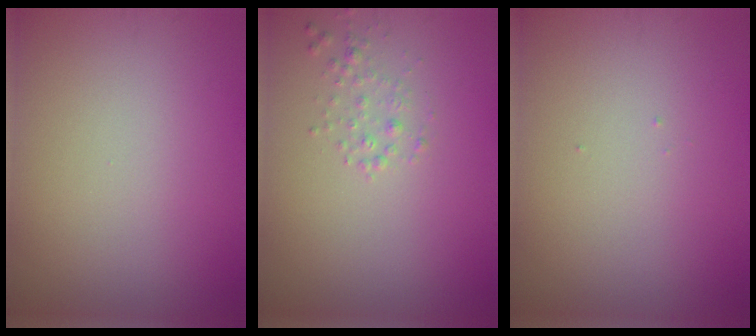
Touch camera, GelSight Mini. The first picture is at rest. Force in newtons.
{"total": 1.2, "press": 1.2, "slide": 0.1}
{"total": 0.0}